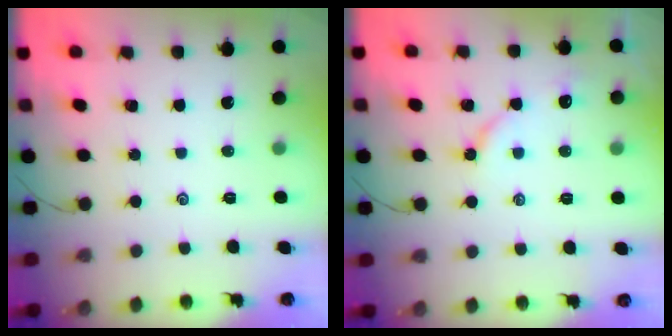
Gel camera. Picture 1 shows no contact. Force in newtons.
{"total": 4.6, "press": 4.6, "slide": 0.5}